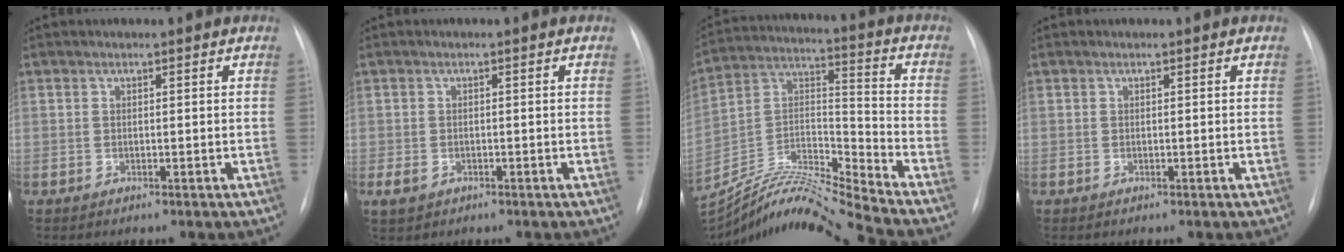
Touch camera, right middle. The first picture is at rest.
{"total": 2.0, "force": [-0.9, 1.5, 1.1], "torque": [-0.024, -0.001, -0.008]}
{"total": 18.0, "force": [-17.1, -2.7, 5.1], "torque": [-0.102, 0.027, -0.306]}
{"total": 0.0}